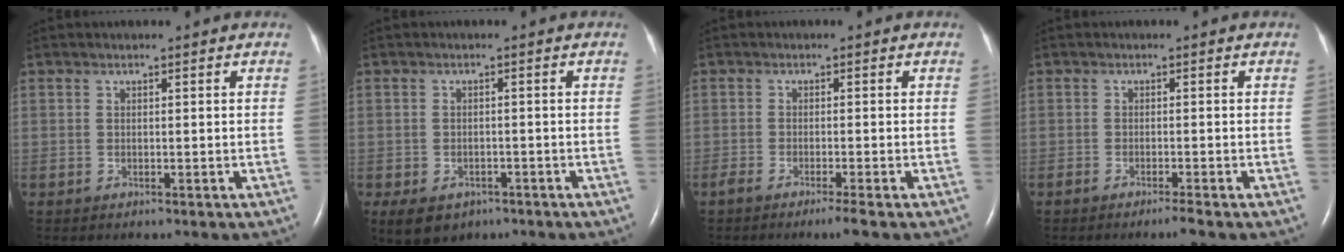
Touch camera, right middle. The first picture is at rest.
{"total": 8.2, "force": [-4.8, 5.7, 3.4], "torque": [-0.077, 0.000, -0.063]}
{"total": 2.5, "force": [-1.8, -0.4, 1.7], "torque": [-0.036, -0.006, -0.037]}
{"total": 1.5, "force": [-1.2, -0.4, 0.8], "torque": [-0.017, -0.001, -0.023]}